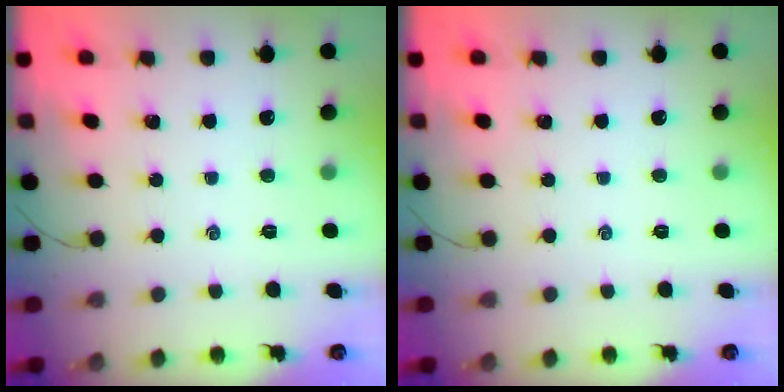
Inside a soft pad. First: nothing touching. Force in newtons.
{"total": 0.0}